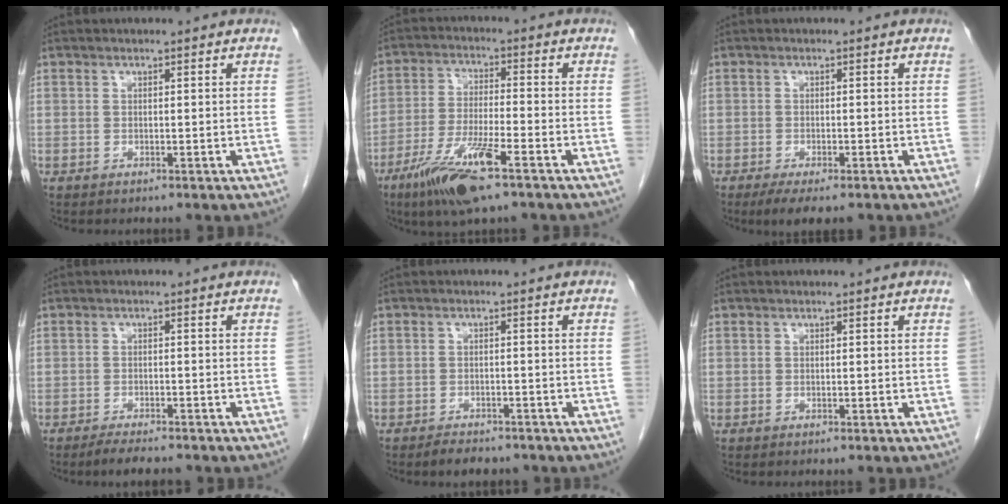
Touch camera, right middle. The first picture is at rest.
{"total": 11.5, "force": [-6.8, 1.2, 9.1], "torque": [-0.185, -0.024, -0.123]}
{"total": 5.0, "force": [-3.6, 1.4, 3.1], "torque": [-0.046, -0.010, -0.055]}
{"total": 3.8, "force": [-3.4, 0.5, 1.8], "torque": [-0.031, -0.009, -0.053]}
{"total": 3.8, "force": [-3.2, 1.6, 1.4], "torque": [-0.024, -0.002, -0.044]}
{"total": 0.0}